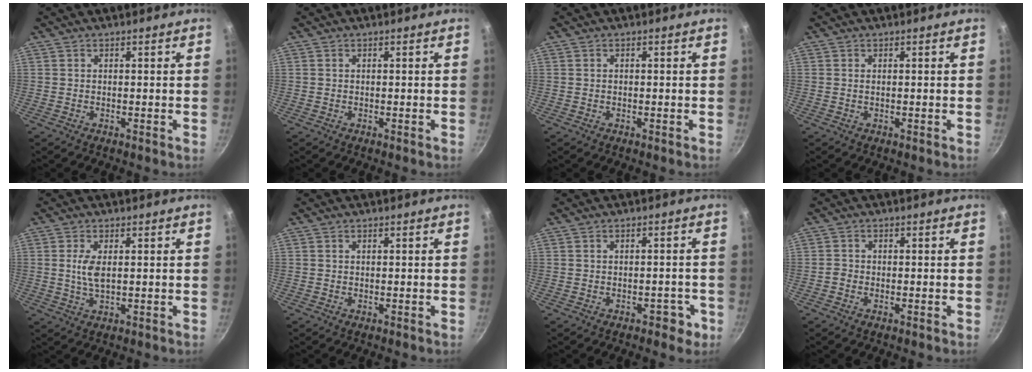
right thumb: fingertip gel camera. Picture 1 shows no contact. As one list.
[{"total": 0.0}, {"total": 0.0}, {"total": 0.0}, {"total": 4.0, "force": [0.5, 1.7, 3.6], "torque": [-0.082, -0.006, 0.015]}, {"total": 0.0}, {"total": 3.2, "force": [-1.7, 1.9, 1.9], "torque": [-0.008, 0.013, -0.021]}, {"total": 1.2, "force": [-0.6, 0.9, 0.6], "torque": [-0.012, 0.003, -0.015]}]